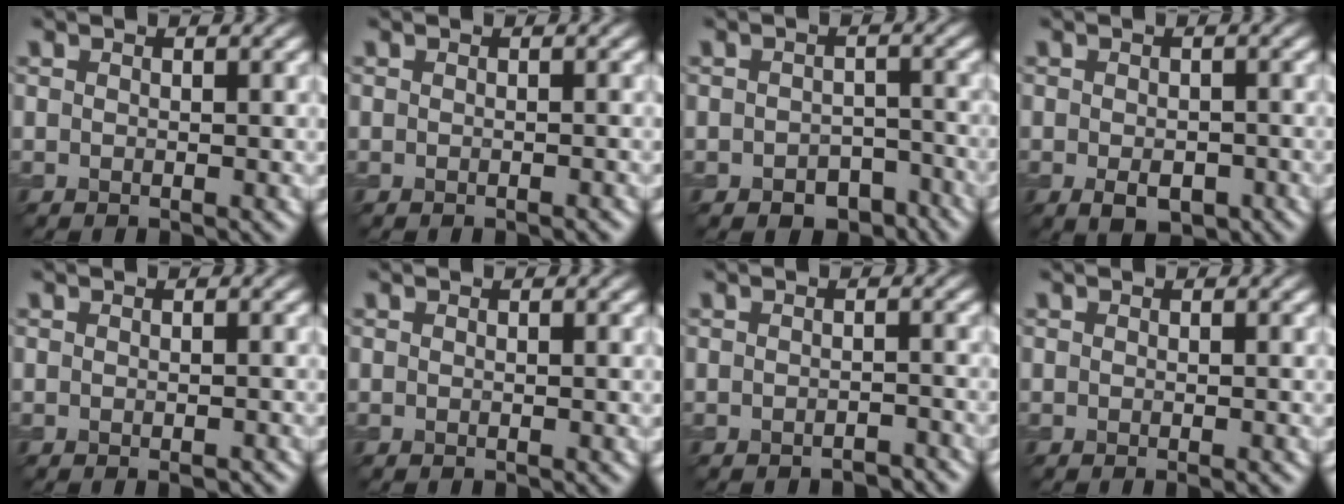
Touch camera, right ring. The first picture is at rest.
{"total": 0.5, "force": [-0.4, 0.1, 0.3], "torque": [-0.002, 0.000, -0.005]}
{"total": 3.6, "force": [-2.4, 2.2, 1.6], "torque": [-0.015, -0.005, -0.032]}
{"total": 3.0, "force": [-1.2, 1.7, 2.1], "torque": [-0.032, -0.007, -0.018]}
{"total": 0.9, "force": [-0.5, 0.3, 0.6], "torque": [-0.009, -0.003, -0.006]}
{"total": 0.0}
{"total": 1.4, "force": [-1.3, 0.4, 0.4], "torque": [-0.004, 0.002, -0.018]}
{"total": 0.6, "force": [-0.3, 0.0, 0.5], "torque": [-0.007, -0.003, -0.005]}